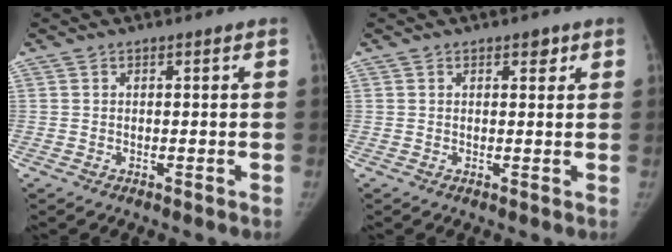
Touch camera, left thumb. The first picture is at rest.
{"total": 1.7, "force": [1.0, 0.9, 0.9], "torque": [0.001, -0.003, 0.011]}